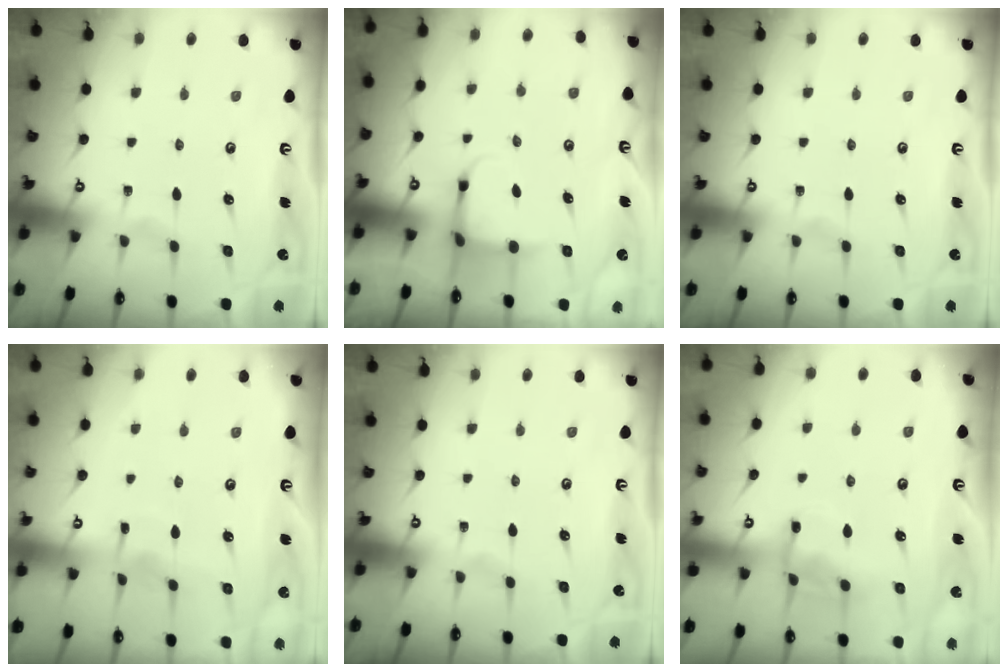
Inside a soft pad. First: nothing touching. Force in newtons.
{"total": 3.8, "press": 3.6, "slide": 1.3}
{"total": 0.0}
{"total": 4.1, "press": 4.1, "slide": 0.4}
{"total": 0.0}
{"total": 8.9, "press": 8.9, "slide": 0.8}